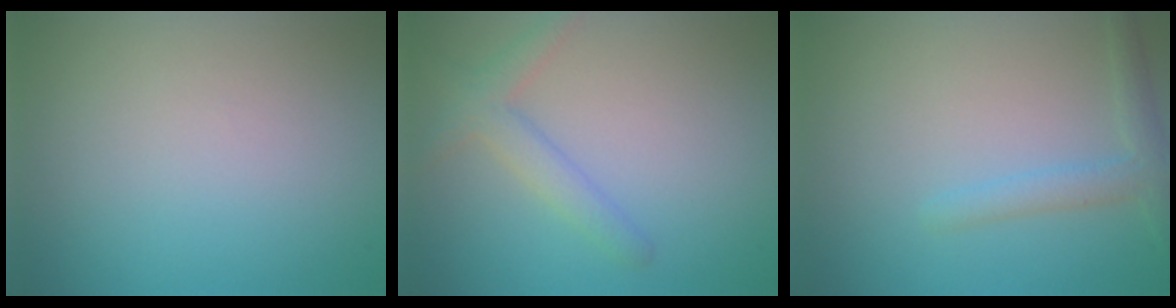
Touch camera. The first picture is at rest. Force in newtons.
{"total": 2.7, "press": 2.7, "slide": 0.2}
{"total": 2.3, "press": 2.3, "slide": 0.1}